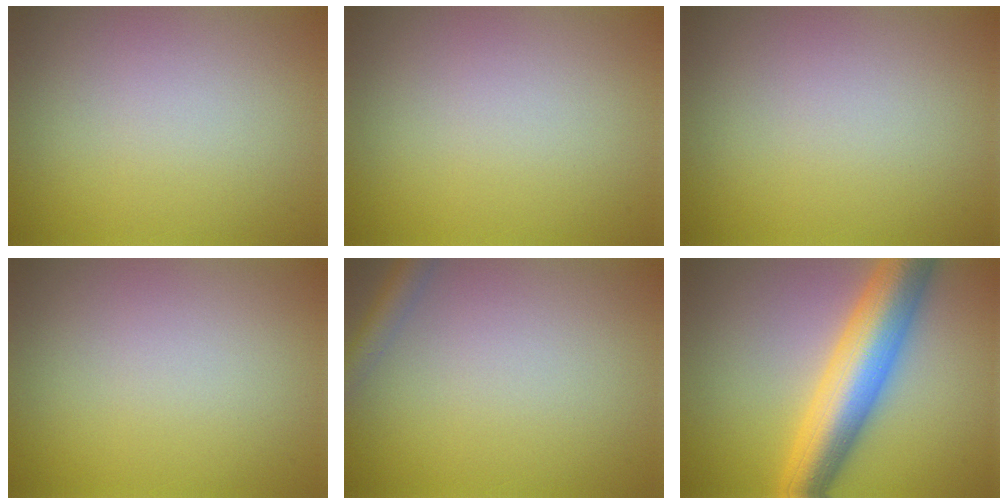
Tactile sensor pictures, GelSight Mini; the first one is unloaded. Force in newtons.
{"total": 0.0}
{"total": 0.0}
{"total": 0.0}
{"total": 2.1, "press": 2.1, "slide": 0.1}
{"total": 9.2, "press": 9.2, "slide": 0.3}